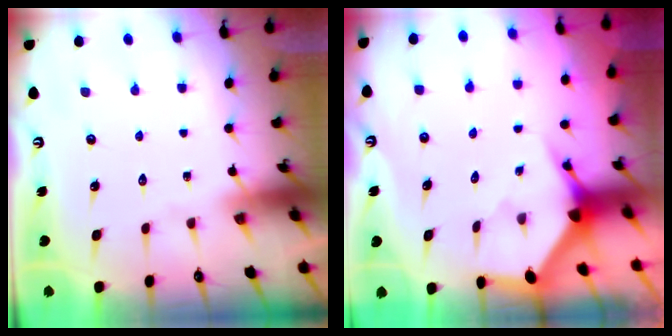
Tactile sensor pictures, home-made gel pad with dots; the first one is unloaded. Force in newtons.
{"total": 3.4, "press": 3.4, "slide": 0.1}